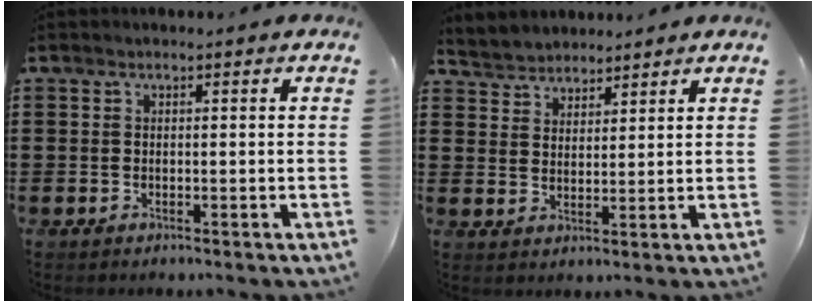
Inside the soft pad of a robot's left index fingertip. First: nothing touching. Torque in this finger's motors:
{"motor_torque": [-1.05, 1.09, 0.11, 0.04]}